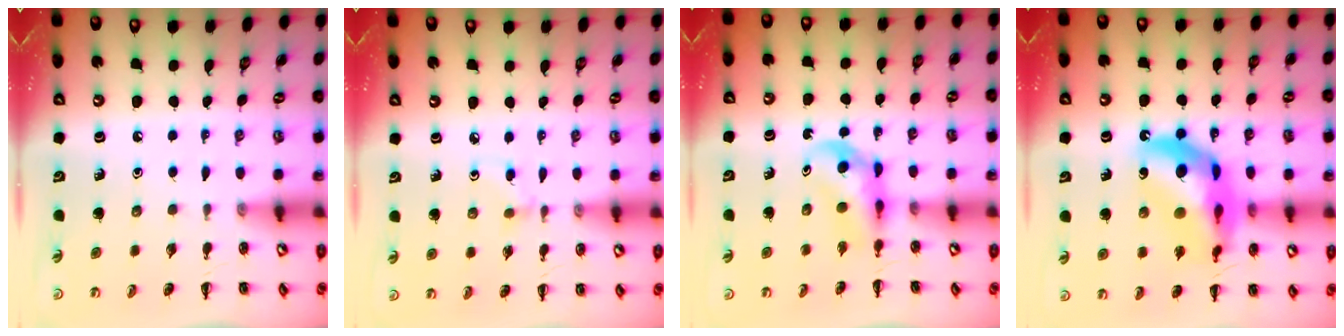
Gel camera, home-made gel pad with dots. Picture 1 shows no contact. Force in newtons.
{"total": 2.6, "press": 2.3, "slide": 1.1}
{"total": 4.0, "press": 3.9, "slide": 0.9}
{"total": 17.1, "press": 16.6, "slide": 4.3}